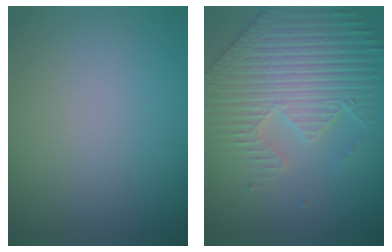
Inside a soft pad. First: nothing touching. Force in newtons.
{"total": 6.7, "press": 5.7, "slide": 3.6}